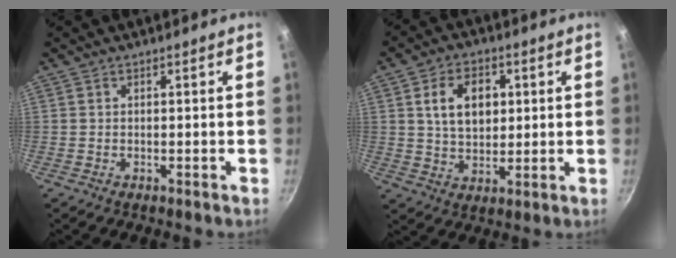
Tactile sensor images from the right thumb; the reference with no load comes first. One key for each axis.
{"total": 10.0, "fx": 2.5, "fy": 6.8, "fz": 6.8, "tx": -0.093, "ty": -0.002, "tz": 0.045}